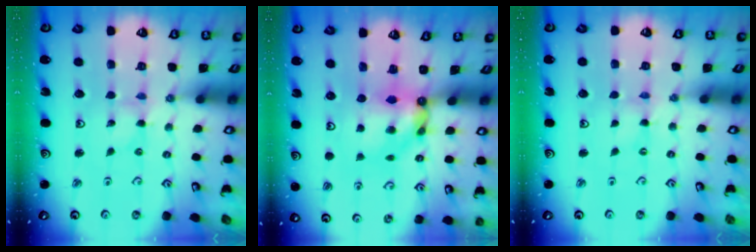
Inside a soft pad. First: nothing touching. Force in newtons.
{"total": 8.8, "press": 8.8, "slide": 0.6}
{"total": 0.0}